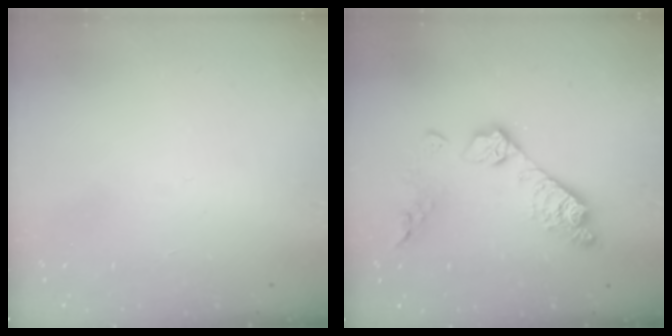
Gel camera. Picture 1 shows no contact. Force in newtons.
{"total": 13.6, "press": 13.6, "slide": 0.7}